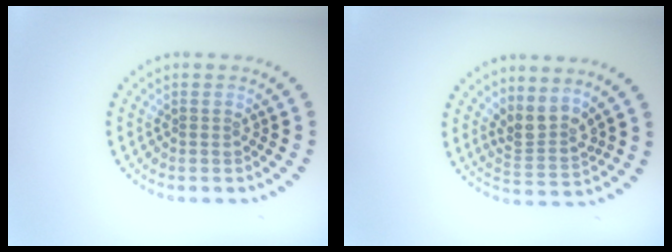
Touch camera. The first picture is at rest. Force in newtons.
{"total": 2.8, "press": 2.0, "slide": 2.0}